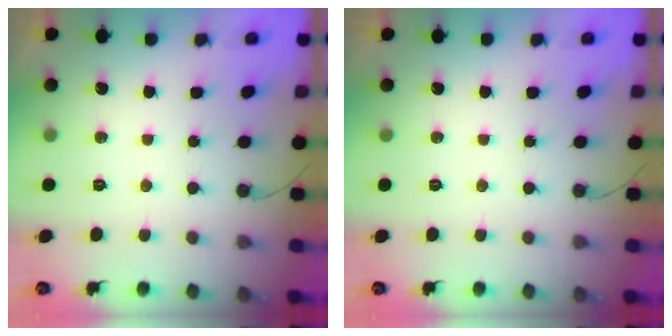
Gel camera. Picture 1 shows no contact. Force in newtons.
{"total": 0.0}